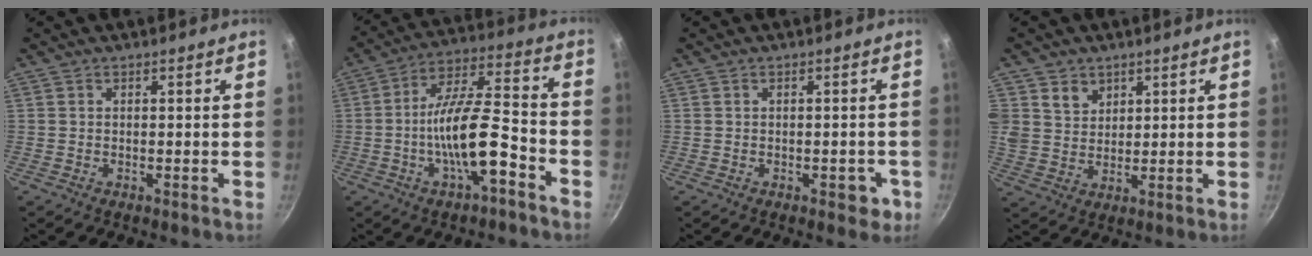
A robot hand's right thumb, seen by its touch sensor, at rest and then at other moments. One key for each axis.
{"total": 13.9, "fx": -5.5, "fy": 4.4, "fz": 12.0, "tx": -0.198, "ty": 0.049, "tz": -0.100}
{"total": 3.3, "fx": -1.1, "fy": 2.0, "fz": 2.4, "tx": -0.003, "ty": 0.015, "tz": -0.010}
{"total": 9.0, "fx": 4.2, "fy": 7.3, "fz": 3.2, "tx": -0.049, "ty": -0.009, "tz": 0.088}